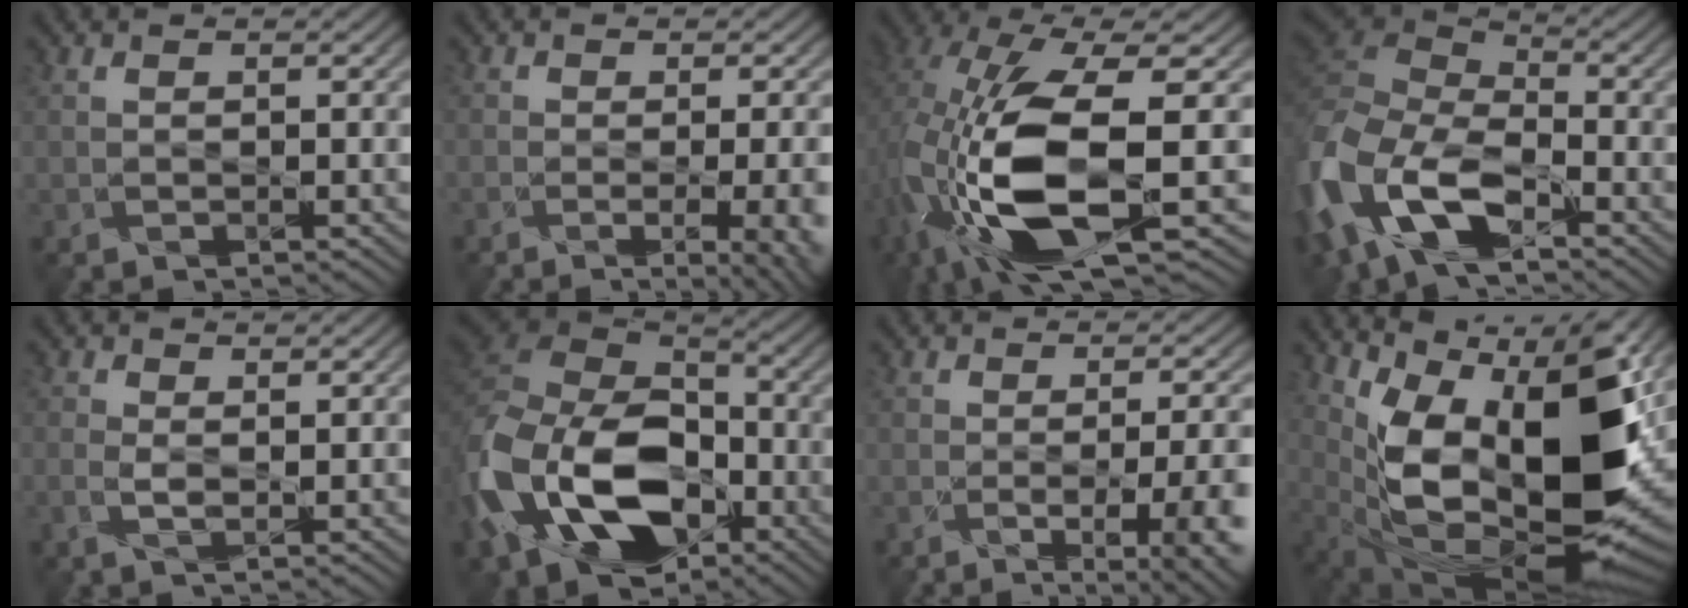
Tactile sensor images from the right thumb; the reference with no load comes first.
{"total": 8.8, "force": [-2.9, 3.7, 7.4], "torque": [-0.064, -0.008, -0.026]}
{"total": 14.3, "force": [-3.3, 6.2, 12.5], "torque": [-0.294, -0.018, -0.048]}
{"total": 16.2, "force": [-7.6, 9.2, 11.0], "torque": [-0.310, -0.036, -0.139]}
{"total": 1.3, "force": [-0.2, 0.7, 1.1], "torque": [-0.035, -0.001, -0.003]}
{"total": 17.8, "force": [-6.9, 12.5, 10.7], "torque": [-0.264, -0.037, -0.129]}
{"total": 11.0, "force": [-4.0, 4.2, 9.3], "torque": [-0.090, -0.006, -0.039]}
{"total": 16.7, "force": [2.1, 8.5, 14.2], "torque": [-0.224, -0.016, 0.051]}